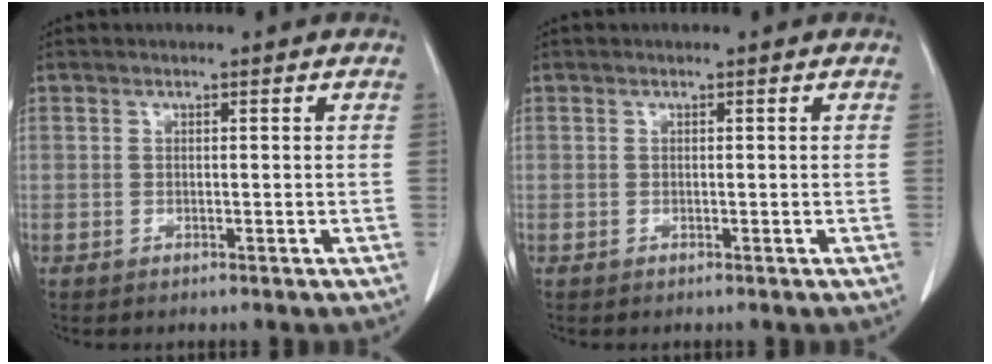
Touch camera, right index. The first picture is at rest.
{"total": 0.0}